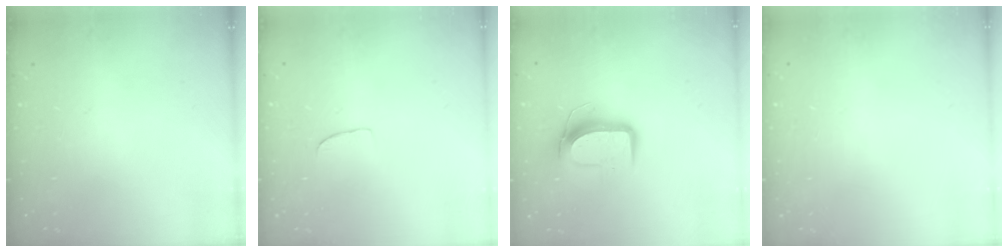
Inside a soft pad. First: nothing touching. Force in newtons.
{"total": 5.7, "press": 5.7, "slide": 0.5}
{"total": 9.8, "press": 9.7, "slide": 1.0}
{"total": 0.0}